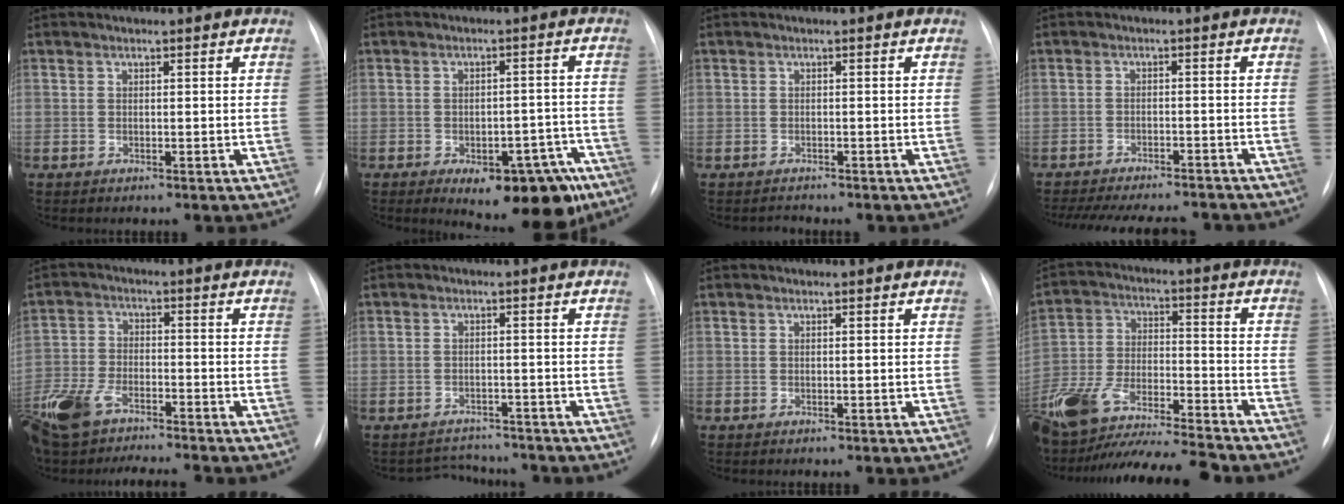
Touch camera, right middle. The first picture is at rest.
{"total": 12.5, "force": [-7.8, 5.3, 8.2], "torque": [-0.077, 0.024, -0.096]}
{"total": 1.1, "force": [-0.9, 0.4, -0.4], "torque": [0.003, -0.004, -0.017]}
{"total": 16.8, "force": [-14.9, 4.1, 6.4], "torque": [-0.149, -0.011, -0.202]}
{"total": 11.2, "force": [-8.7, 3.6, 6.0], "torque": [-0.131, -0.005, -0.161]}
{"total": 4.0, "force": [-3.7, 1.2, -0.9], "torque": [0.009, 0.015, -0.053]}
{"total": 0.0}
{"total": 21.7, "force": [-18.9, 3.0, 10.2], "torque": [-0.216, -0.011, -0.320]}